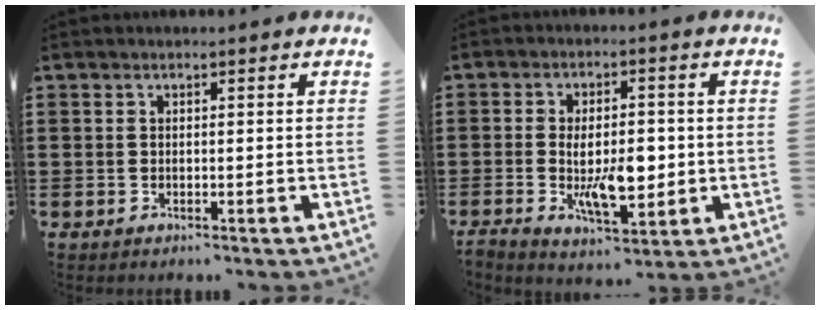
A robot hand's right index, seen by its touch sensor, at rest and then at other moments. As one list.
[{"total": 7.9, "force": [-1.0, 3.6, 7.0], "torque": [-0.118, -0.002, -0.021]}]